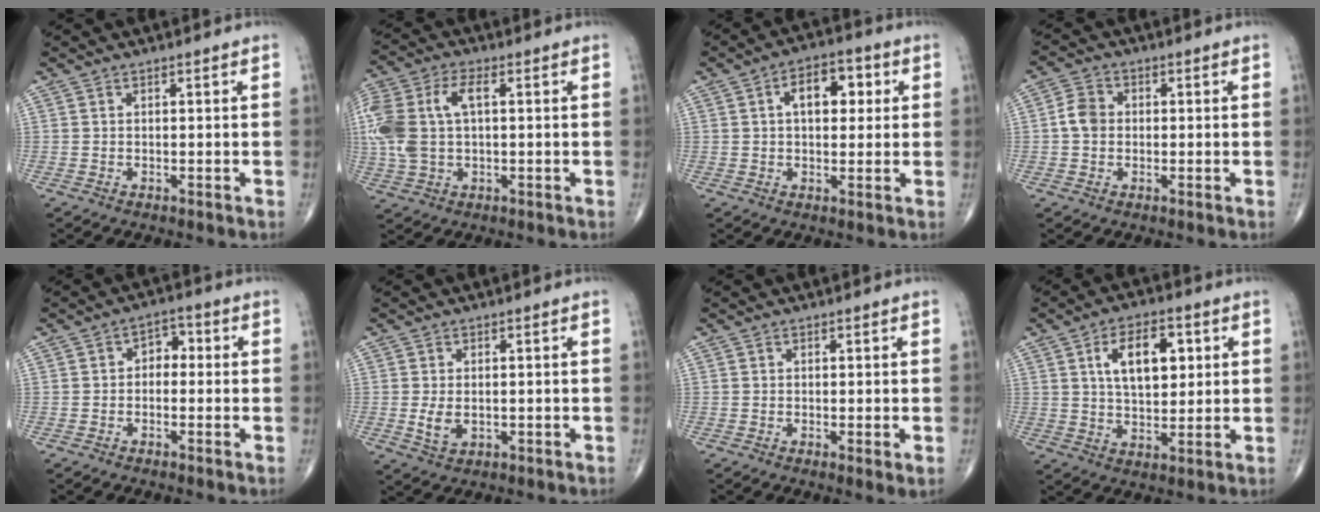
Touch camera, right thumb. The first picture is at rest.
{"total": 13.9, "force": [1.6, 7.9, 11.3], "torque": [-0.280, 0.021, 0.032]}
{"total": 5.6, "force": [1.4, 3.2, 4.4], "torque": [-0.048, 0.004, 0.018]}
{"total": 4.4, "force": [-0.1, 3.6, 2.5], "torque": [-0.041, 0.010, -0.010]}
{"total": 3.6, "force": [-0.2, 2.5, 2.5], "torque": [-0.016, 0.017, -0.017]}
{"total": 3.8, "force": [-0.4, 2.4, 2.9], "torque": [-0.056, -0.007, -0.001]}
{"total": 1.8, "force": [-0.3, 0.3, 1.7], "torque": [-0.037, -0.008, -0.006]}
{"total": 10.9, "force": [3.2, 5.8, 8.6], "torque": [-0.118, -0.007, 0.053]}